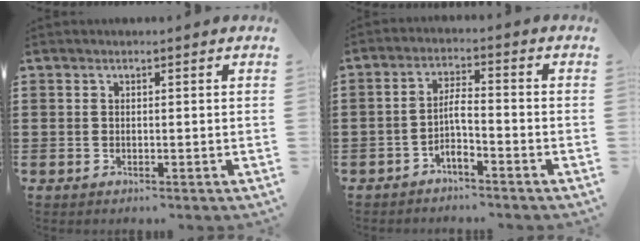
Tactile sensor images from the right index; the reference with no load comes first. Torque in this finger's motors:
{"motor_torque": [0.63, -0.24, 0.23, 0.03]}